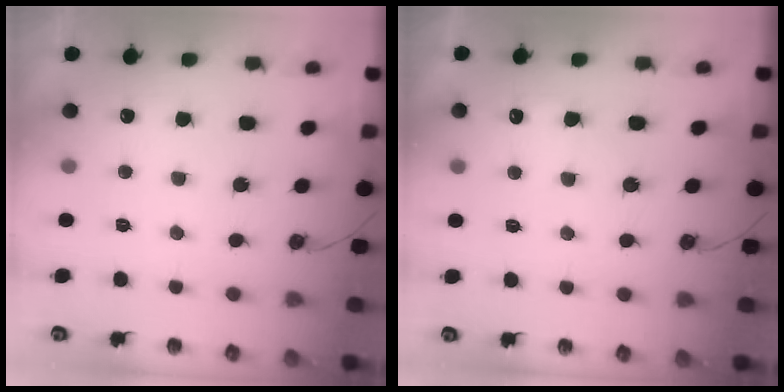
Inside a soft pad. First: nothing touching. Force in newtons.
{"total": 3.9, "press": 3.9, "slide": 0.3}